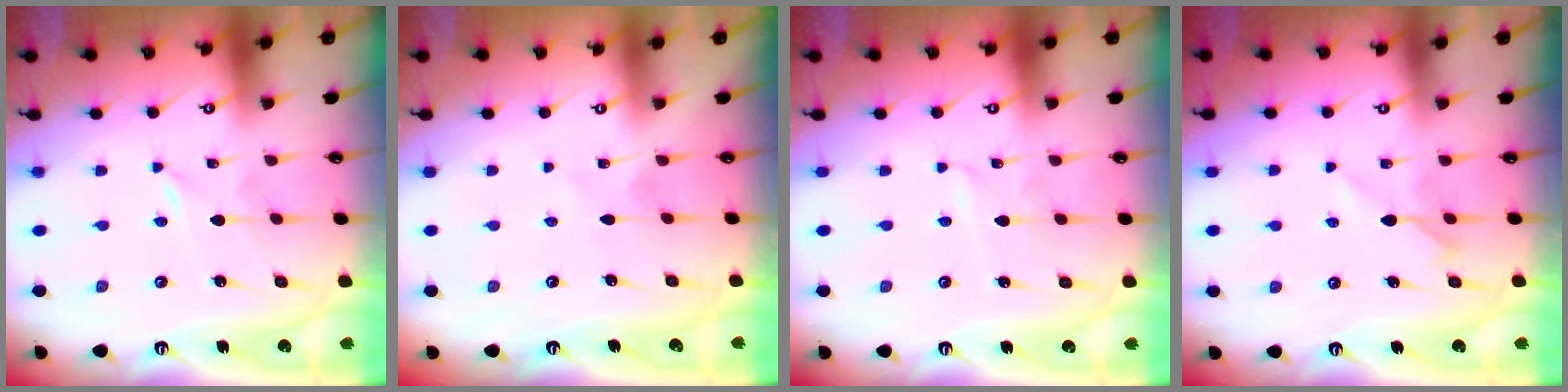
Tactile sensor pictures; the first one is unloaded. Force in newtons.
{"total": 2.8, "press": 2.8, "slide": 0.4}
{"total": 1.2, "press": 1.2, "slide": 0.1}
{"total": 6.6, "press": 6.5, "slide": 0.6}